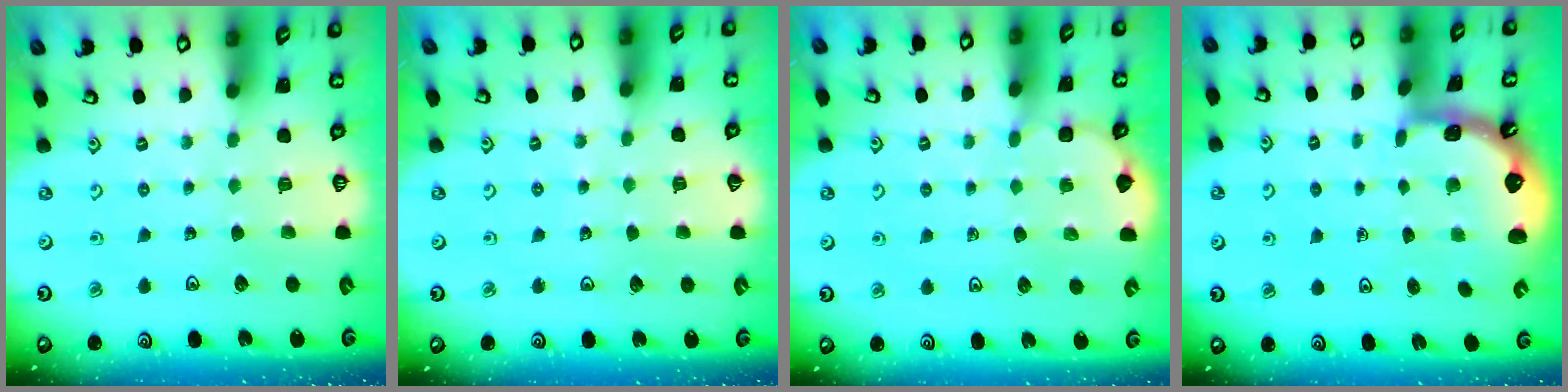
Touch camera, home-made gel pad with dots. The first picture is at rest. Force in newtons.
{"total": 2.6, "press": 2.6, "slide": 0.2}
{"total": 2.9, "press": 2.9, "slide": 0.2}
{"total": 1.4, "press": 1.4, "slide": 0.1}